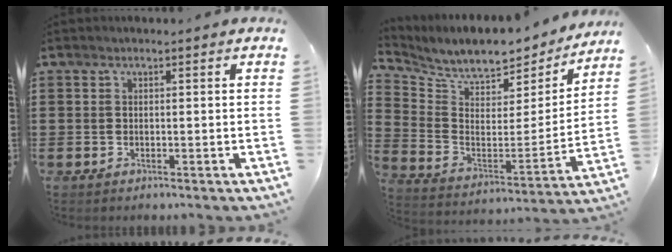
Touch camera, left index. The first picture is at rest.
{"total": 7.2, "force": [6.7, 1.6, 2.1], "torque": [-0.070, -0.057, 0.112]}